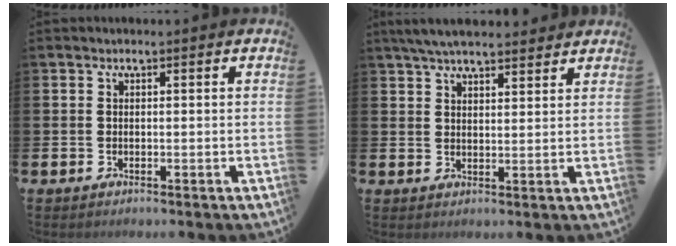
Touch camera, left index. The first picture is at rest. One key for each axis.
{"total": 5.0, "fx": 4.7, "fy": 0.8, "fz": 1.4, "tx": -0.038, "ty": -0.014, "tz": 0.087}